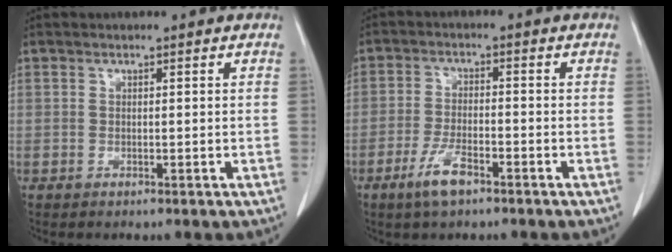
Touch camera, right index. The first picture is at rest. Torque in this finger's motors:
{"motor_torque": [-0.07, 0.03, 0.08, 0.02]}